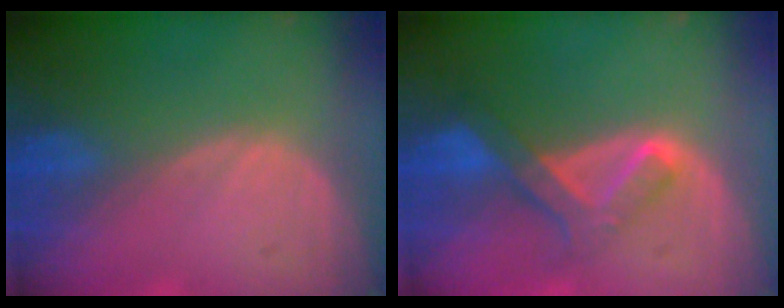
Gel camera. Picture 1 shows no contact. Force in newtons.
{"total": 6.9, "press": 5.8, "slide": 3.7}